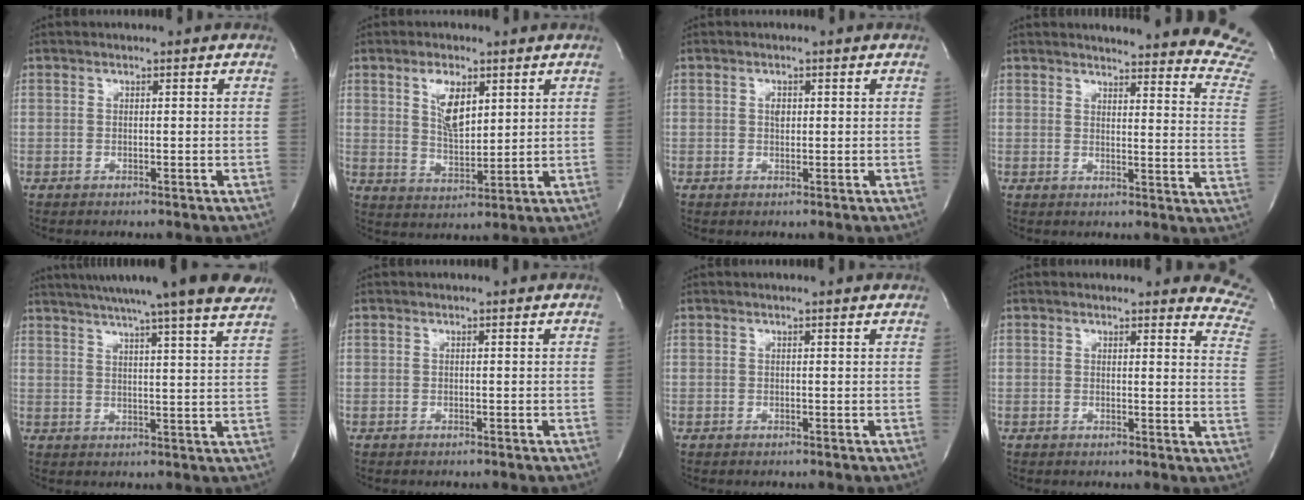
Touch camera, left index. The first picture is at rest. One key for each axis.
{"total": 6.3, "fx": 2.6, "fy": 2.8, "fz": 5.0, "tx": -0.099, "ty": -0.003, "tz": 0.054}
{"total": 1.1, "fx": 0.0, "fy": 0.8, "fz": 0.8, "tx": -0.014, "ty": -0.003, "tz": 0.000}
{"total": 21.8, "fx": 21.1, "fy": 0.5, "fz": 5.3, "tx": -0.051, "ty": -0.140, "tz": 0.214}
{"total": 20.5, "fx": 17.4, "fy": -0.5, "fz": 10.7, "tx": -0.179, "ty": -0.008, "tz": 0.225}
{"total": 0.0}
{"total": 1.0, "fx": 1.0, "fy": 0.1, "fz": 0.3, "tx": -0.012, "ty": 0.001, "tz": 0.005}
{"total": 8.2, "fx": 7.9, "fy": 1.5, "fz": 1.8, "tx": 0.011, "ty": -0.054, "tz": 0.044}